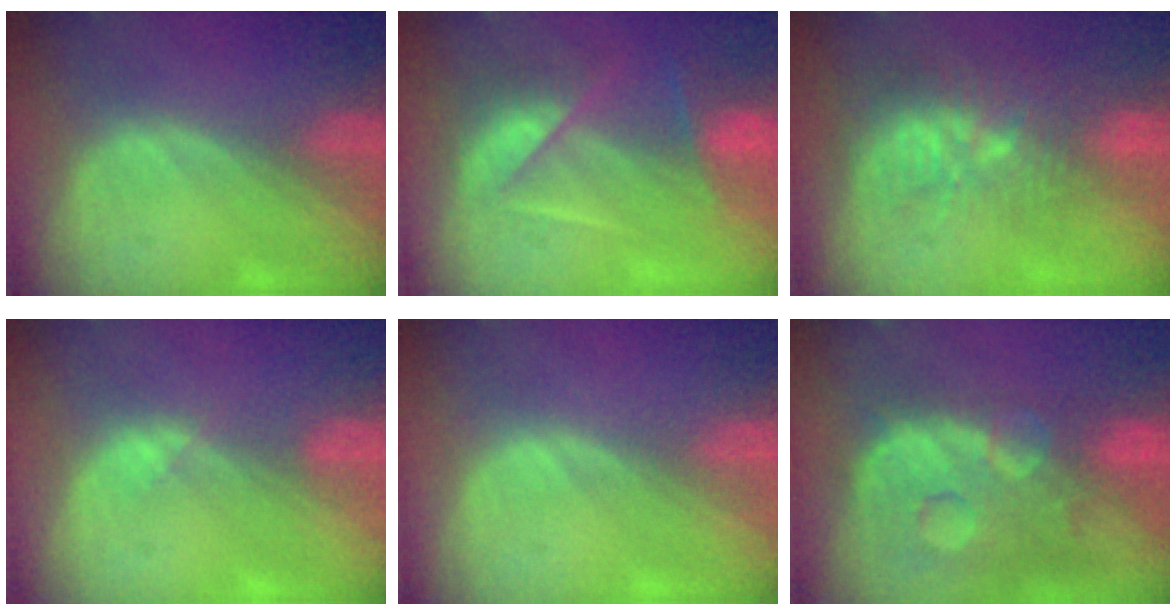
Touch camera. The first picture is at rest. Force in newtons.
{"total": 7.4, "press": 6.5, "slide": 3.5}
{"total": 9.8, "press": 8.8, "slide": 4.3}
{"total": 0.9, "press": 0.9, "slide": 0.3}
{"total": 0.0}
{"total": 13.6, "press": 11.1, "slide": 8.0}